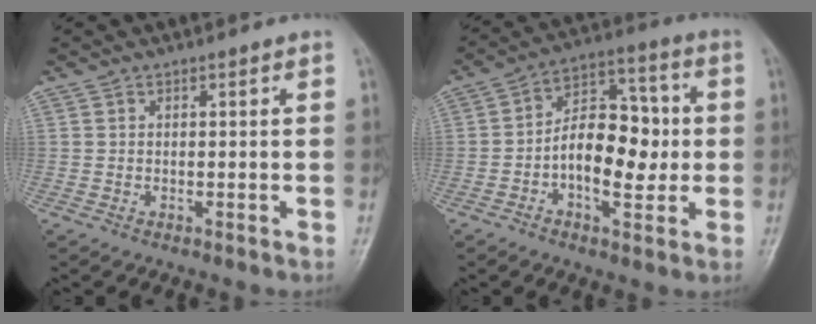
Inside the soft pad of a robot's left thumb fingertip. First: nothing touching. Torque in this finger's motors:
{"motor_torque": [0.37, 0.78, 0.75, 0.61, 0.10]}